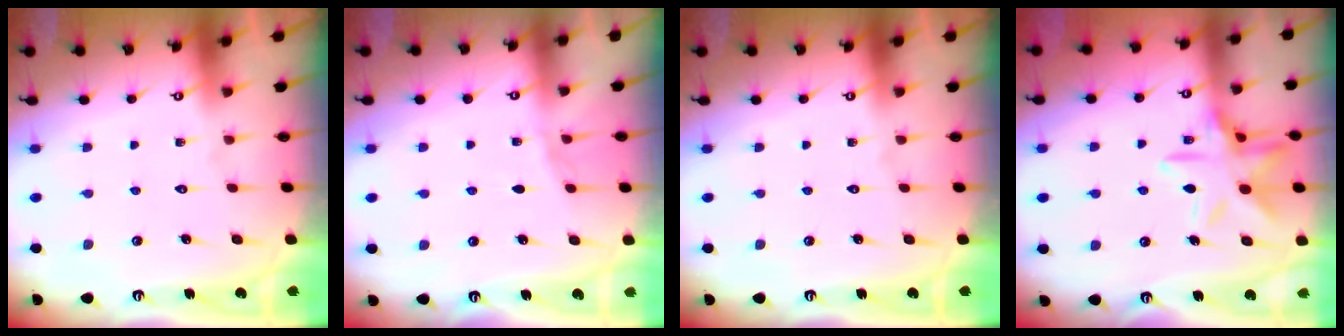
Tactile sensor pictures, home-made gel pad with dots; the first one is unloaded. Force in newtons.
{"total": 5.0, "press": 4.2, "slide": 2.7}
{"total": 0.0}
{"total": 12.4, "press": 12.4, "slide": 0.4}